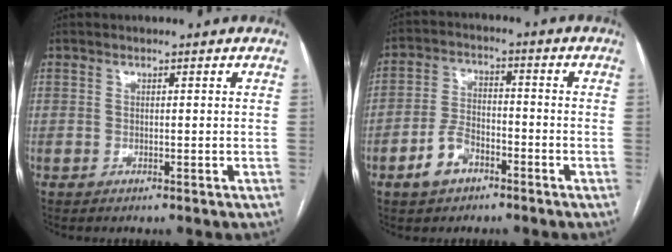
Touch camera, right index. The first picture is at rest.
{"total": 6.5, "force": [-3.6, 3.8, 3.9], "torque": [-0.086, 0.012, -0.064]}